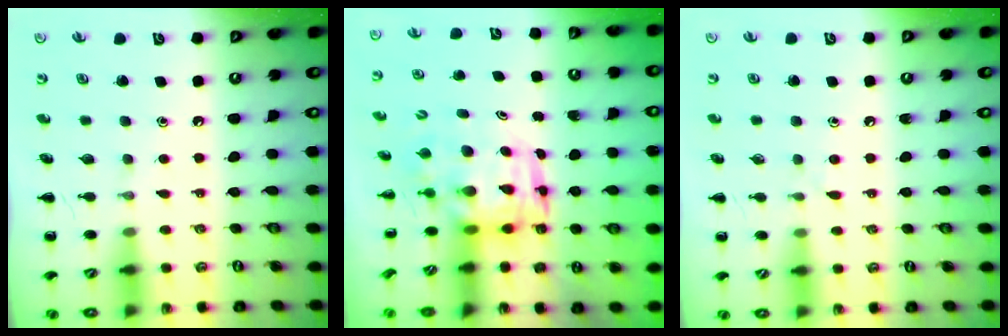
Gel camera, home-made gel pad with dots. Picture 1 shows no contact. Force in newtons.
{"total": 4.0, "press": 3.9, "slide": 0.8}
{"total": 3.0, "press": 2.6, "slide": 1.5}